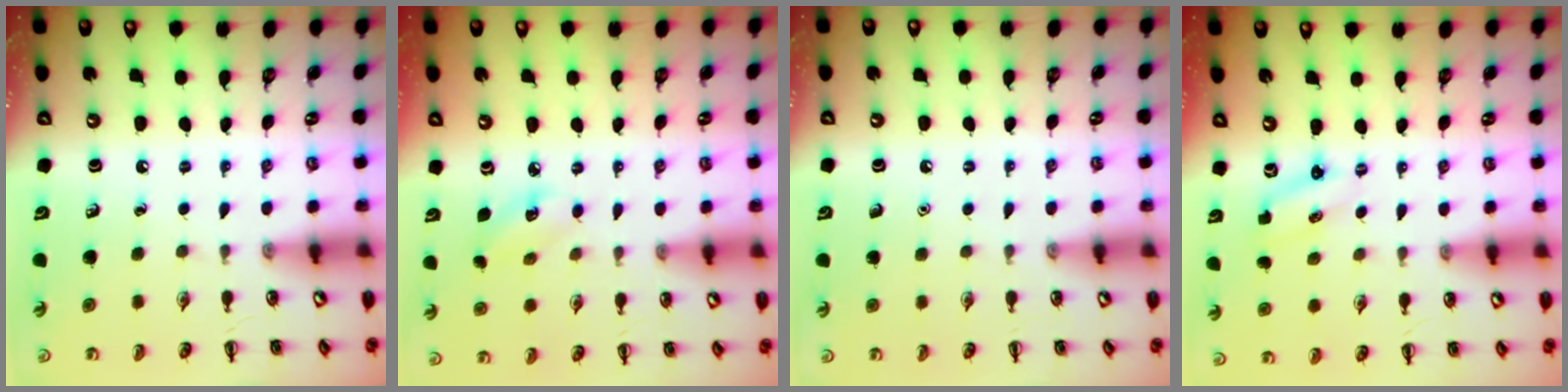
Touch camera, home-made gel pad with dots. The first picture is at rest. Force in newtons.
{"total": 3.9, "press": 3.9, "slide": 0.8}
{"total": 1.5, "press": 1.5, "slide": 0.1}
{"total": 2.4, "press": 2.4, "slide": 0.6}